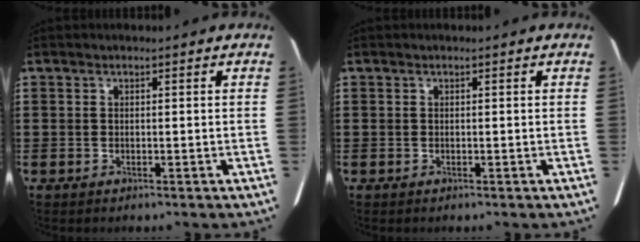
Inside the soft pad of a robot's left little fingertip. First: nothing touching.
{"total": 0.0}